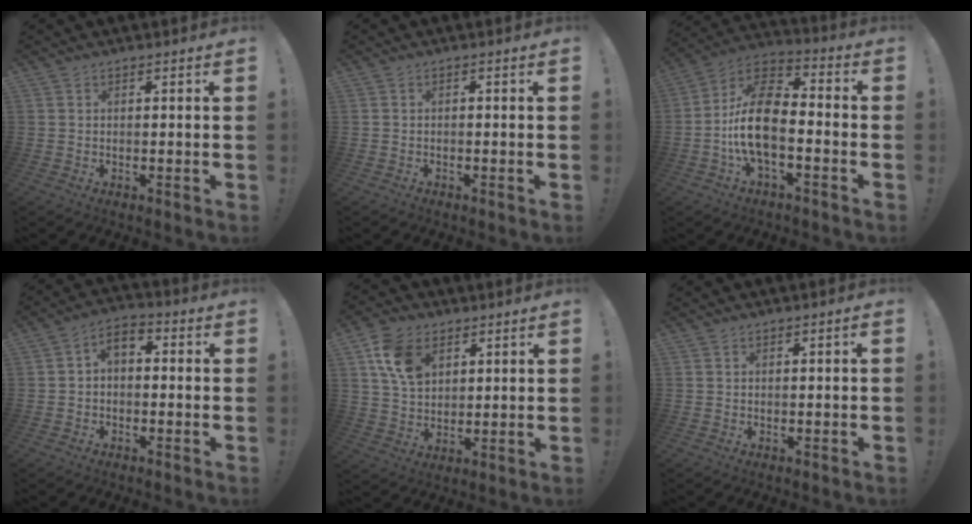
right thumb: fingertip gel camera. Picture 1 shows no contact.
{"total": 0.9, "force": [-0.8, 0.4, 0.1], "torque": [-0.008, 0.003, -0.013]}
{"total": 15.7, "force": [-3.9, 8.2, 12.8], "torque": [-0.254, 0.029, -0.062]}
{"total": 4.2, "force": [-1.0, 3.0, 2.9], "torque": [-0.051, 0.010, -0.015]}
{"total": 11.6, "force": [5.3, 8.0, 6.4], "torque": [-0.101, -0.012, 0.105]}
{"total": 0.5, "force": [0.1, 0.0, 0.5], "torque": [-0.005, -0.002, 0.000]}